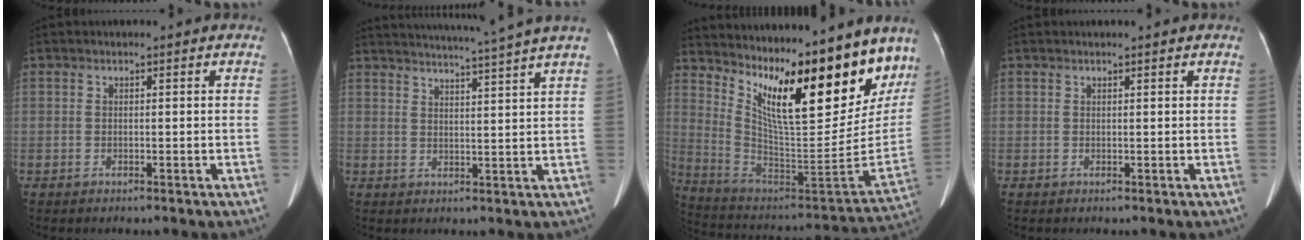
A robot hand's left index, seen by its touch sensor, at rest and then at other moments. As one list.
[{"total": 13.4, "force": [12.0, -2.7, 5.5], "torque": [-0.091, -0.031, 0.153]}, {"total": 25.8, "force": [17.4, 6.1, 18.1], "torque": [-0.291, -0.021, 0.274]}, {"total": 1.1, "force": [1.0, -0.1, 0.4], "torque": [-0.011, 0.011, 0.018]}]